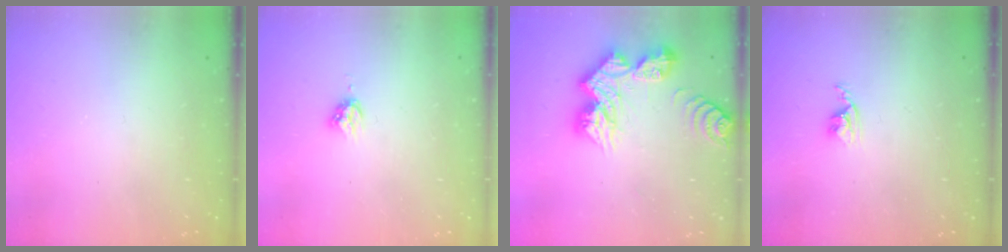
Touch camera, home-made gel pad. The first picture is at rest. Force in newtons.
{"total": 4.3, "press": 4.3, "slide": 0.3}
{"total": 14.1, "press": 14.1, "slide": 1.3}
{"total": 2.9, "press": 2.9, "slide": 0.4}